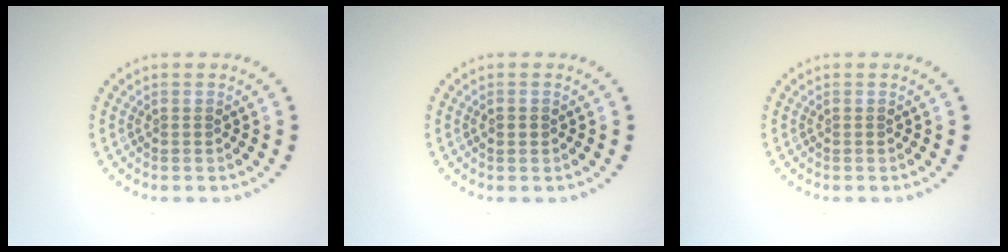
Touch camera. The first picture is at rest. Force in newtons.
{"total": 1.1, "press": 1.1, "slide": 0.2}
{"total": 0.0}